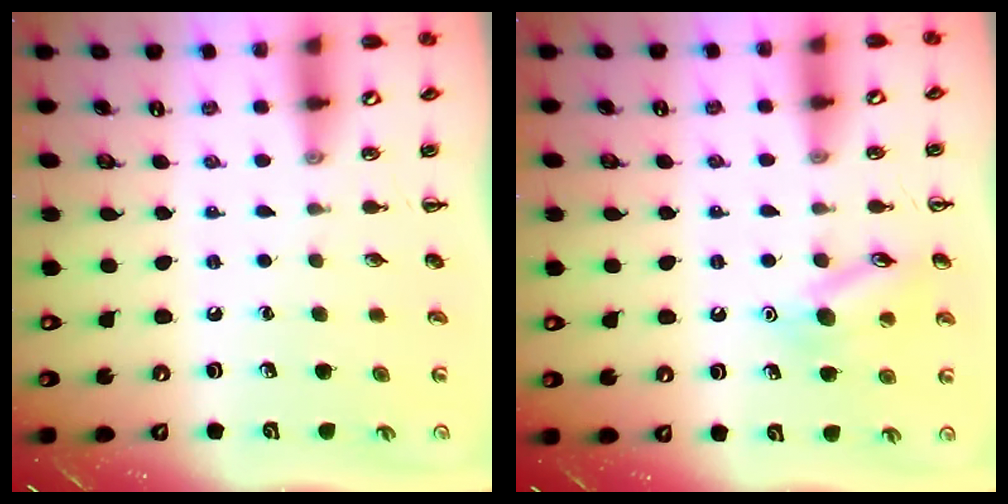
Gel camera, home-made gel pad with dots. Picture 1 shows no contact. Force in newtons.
{"total": 11.1, "press": 11.1, "slide": 0.9}